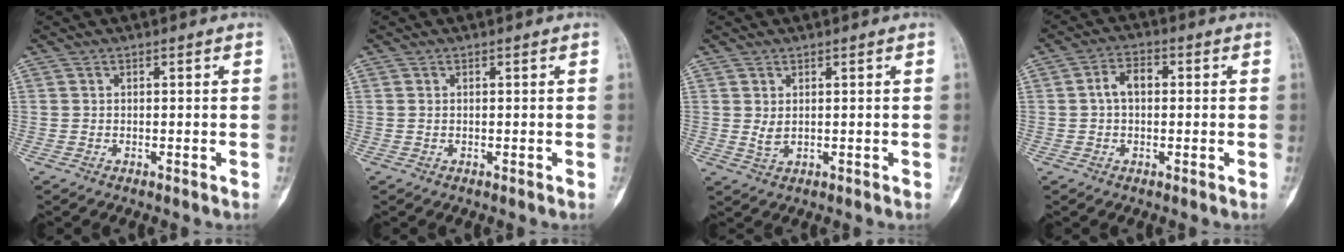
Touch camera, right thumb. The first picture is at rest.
{"total": 0.0}
{"total": 1.9, "force": [0.4, 1.0, 1.6], "torque": [-0.027, -0.004, 0.013]}
{"total": 4.6, "force": [0.3, 2.9, 3.5], "torque": [-0.059, 0.017, -0.001]}